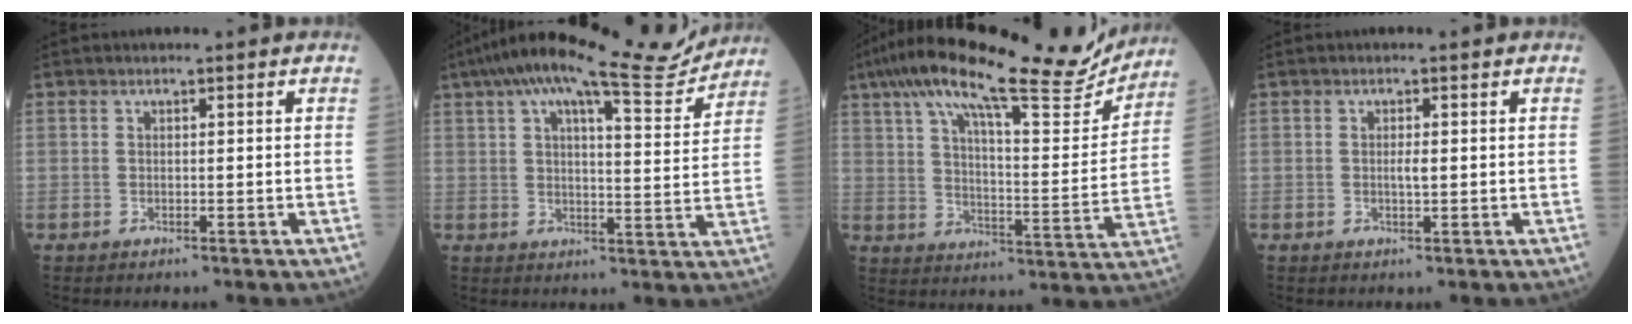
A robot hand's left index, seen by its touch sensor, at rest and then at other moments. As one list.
[{"total": 16.0, "force": [14.0, 1.7, 7.6], "torque": [-0.128, 0.015, 0.194]}, {"total": 23.5, "force": [19.4, 3.4, 12.8], "torque": [-0.213, 0.010, 0.274]}, {"total": 1.2, "force": [0.0, 0.2, 1.2], "torque": [-0.023, 0.000, 0.001]}]